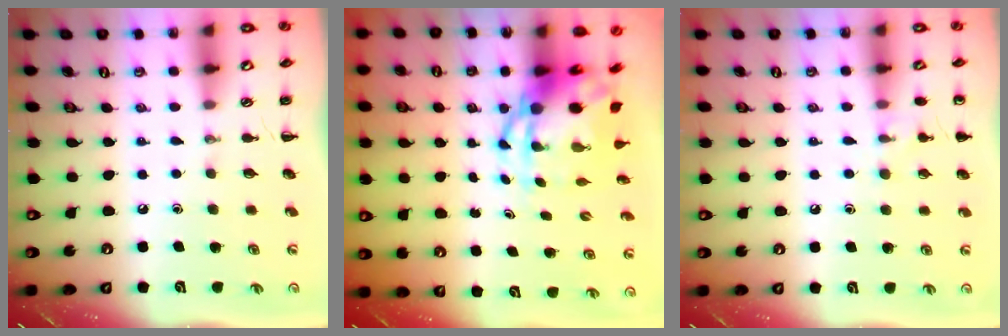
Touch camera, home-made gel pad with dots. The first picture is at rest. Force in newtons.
{"total": 8.3, "press": 7.9, "slide": 2.4}
{"total": 7.7, "press": 7.3, "slide": 2.2}